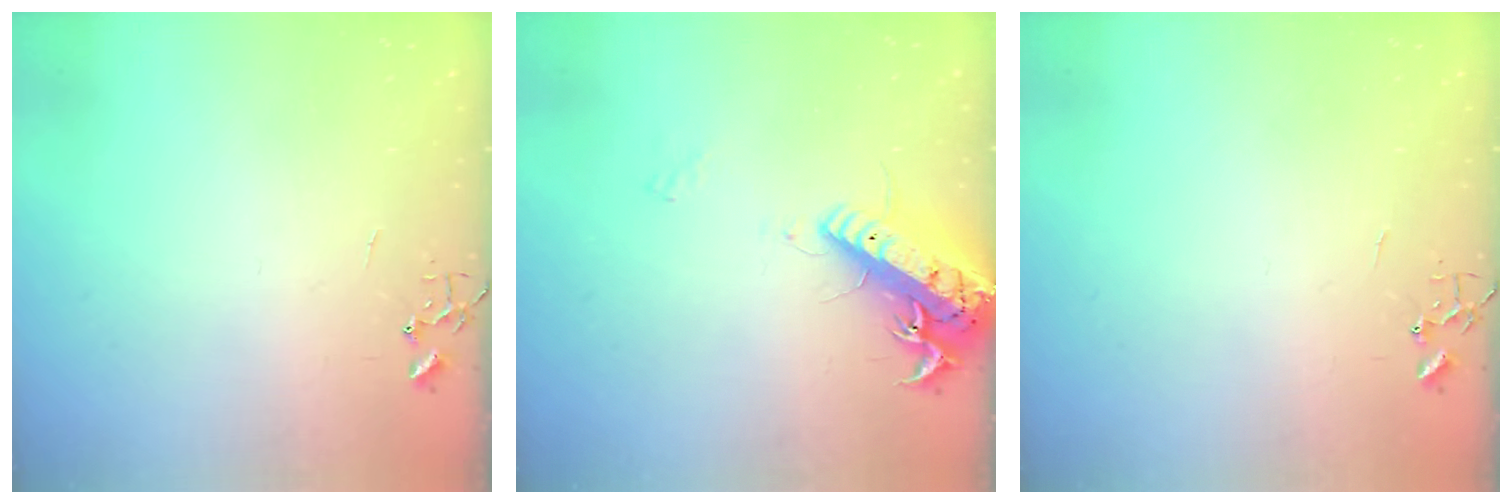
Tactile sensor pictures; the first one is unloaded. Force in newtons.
{"total": 17.1, "press": 16.8, "slide": 3.3}
{"total": 0.0}